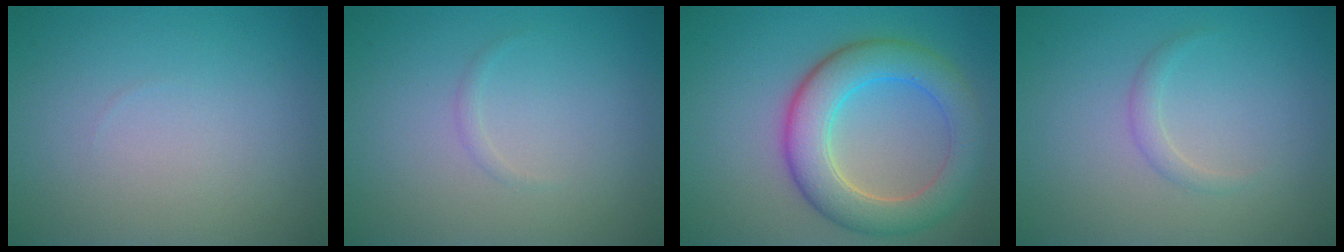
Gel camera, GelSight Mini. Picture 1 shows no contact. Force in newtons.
{"total": 0.5, "press": 0.5, "slide": 0.0}
{"total": 6.8, "press": 6.8, "slide": 0.4}
{"total": 1.1, "press": 1.1, "slide": 0.1}